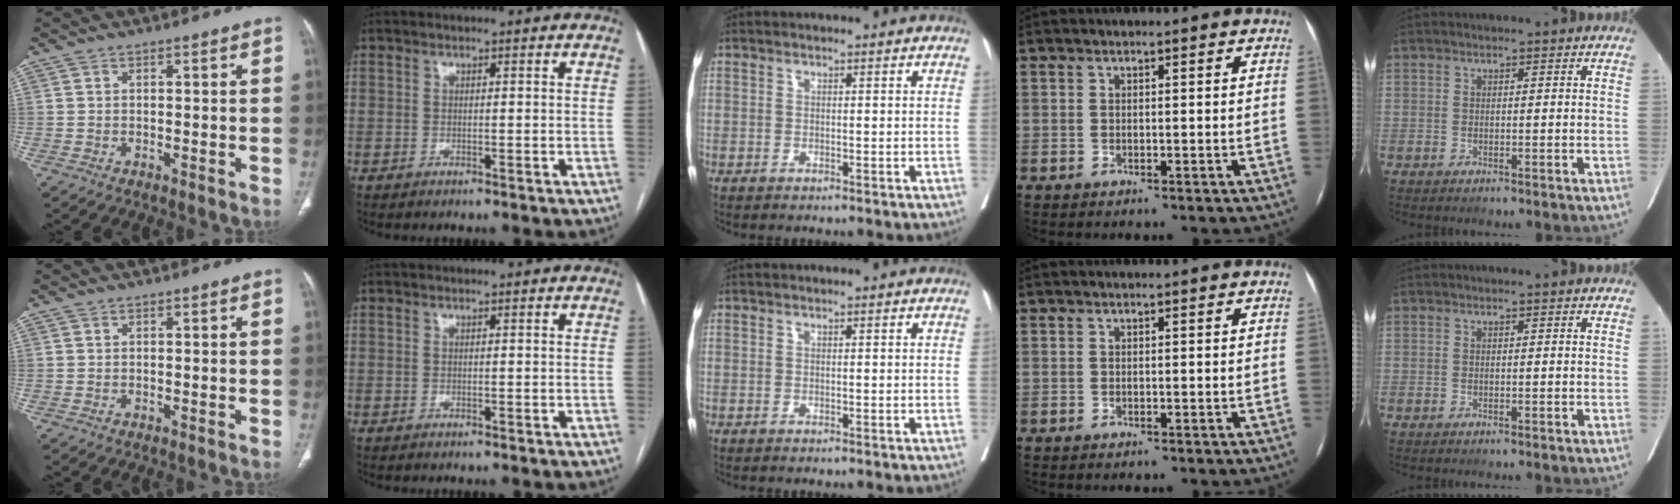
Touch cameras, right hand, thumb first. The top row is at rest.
{}